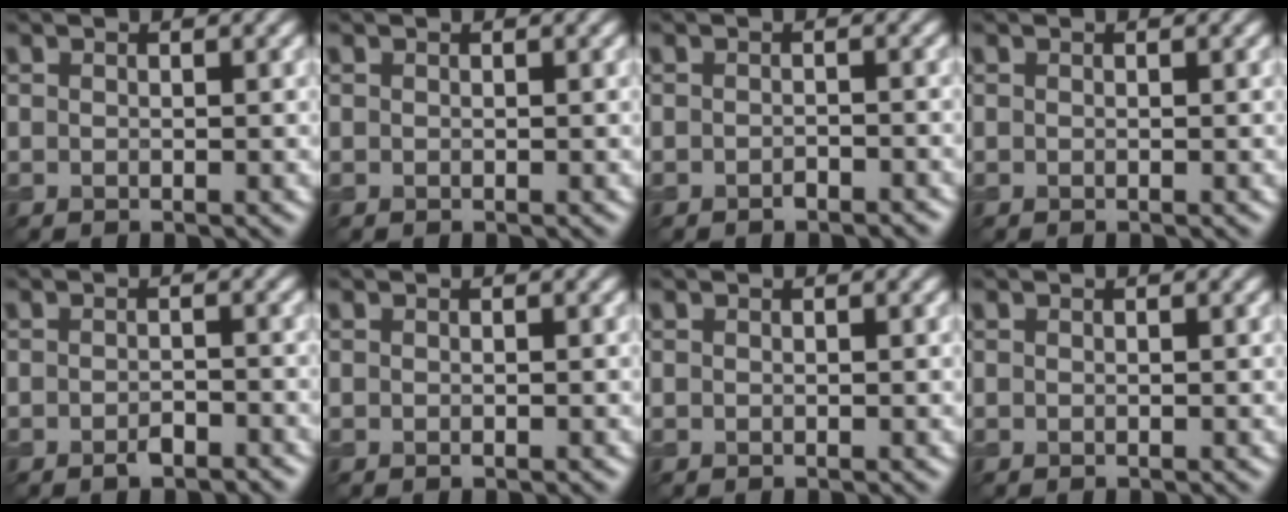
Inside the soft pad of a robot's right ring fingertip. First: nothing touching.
{"total": 0.0}
{"total": 0.9, "force": [-0.7, 0.4, 0.4], "torque": [-0.005, 0.001, -0.012]}
{"total": 0.0}
{"total": 1.6, "force": [-1.1, 0.6, 0.9], "torque": [-0.016, 0.000, -0.020]}
{"total": 0.0}
{"total": 0.0}
{"total": 0.0}